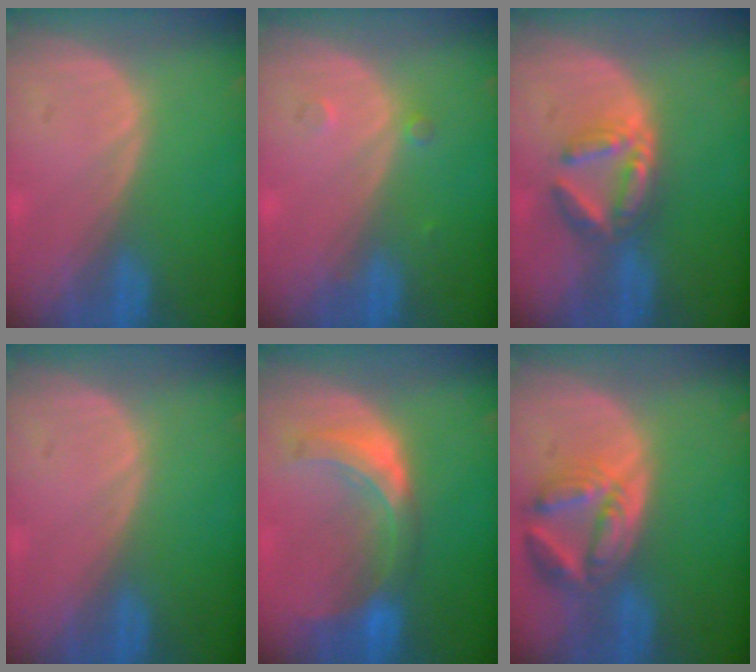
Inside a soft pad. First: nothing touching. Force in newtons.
{"total": 1.3, "press": 1.3, "slide": 0.1}
{"total": 6.0, "press": 5.7, "slide": 1.8}
{"total": 0.0}
{"total": 8.0, "press": 7.0, "slide": 3.8}
{"total": 8.1, "press": 7.2, "slide": 3.7}